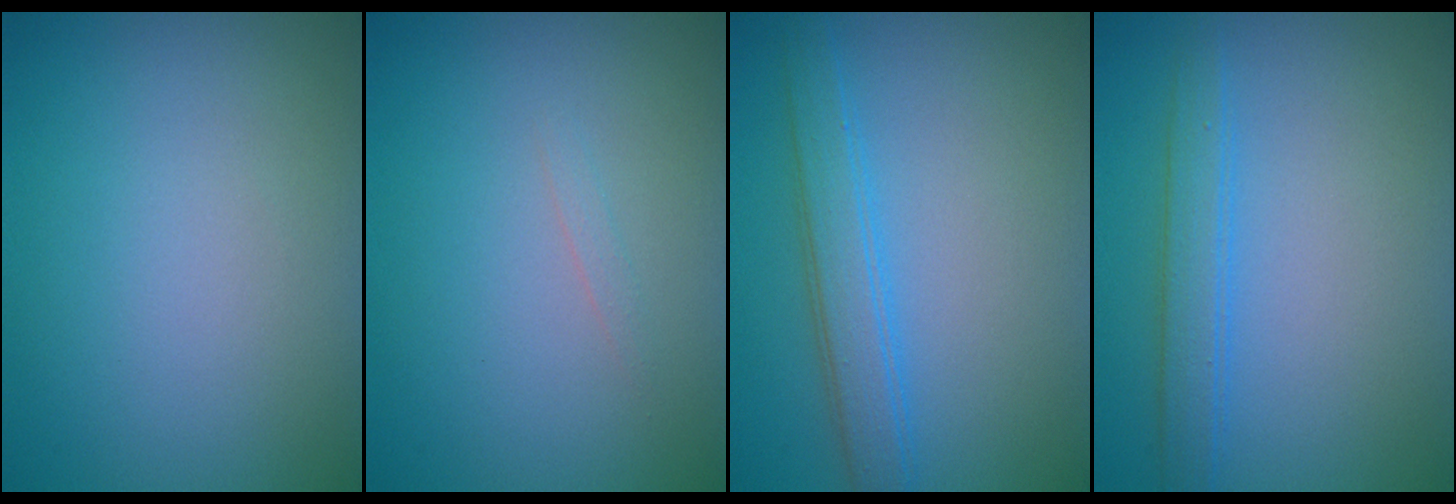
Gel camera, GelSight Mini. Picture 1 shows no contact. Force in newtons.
{"total": 0.5, "press": 0.5, "slide": 0.1}
{"total": 2.4, "press": 2.4, "slide": 0.2}
{"total": 2.6, "press": 2.6, "slide": 0.0}